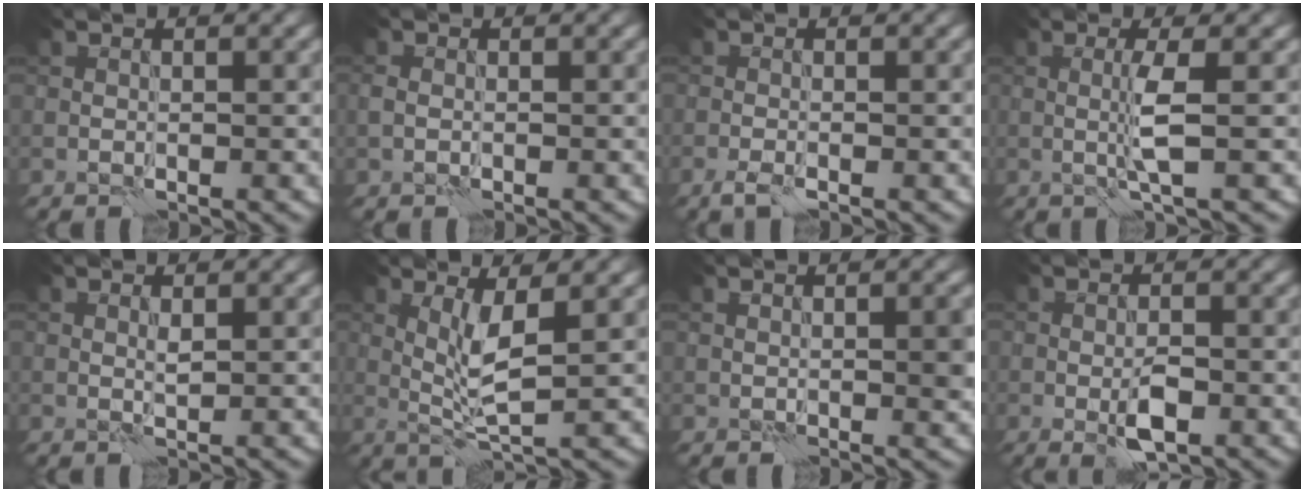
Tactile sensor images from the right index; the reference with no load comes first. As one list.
[{"total": 0.9, "force": [-0.2, 0.7, 0.5], "torque": [-0.014, 0.002, -0.007]}, {"total": 1.6, "force": [-0.9, 0.3, 1.2], "torque": [-0.026, -0.002, -0.021]}, {"total": 2.5, "force": [0.1, 0.0, 2.5], "torque": [-0.056, -0.003, -0.001]}, {"total": 0.7, "force": [0.3, 0.0, 0.6], "torque": [-0.014, 0.000, 0.006]}, {"total": 3.6, "force": [0.7, 0.4, 3.5], "torque": [-0.078, -0.006, 0.020]}, {"total": 1.6, "force": [0.2, 0.5, 1.5], "torque": [-0.025, 0.000, 0.005]}, {"total": 2.9, "force": [-1.0, 1.0, 2.5], "torque": [-0.046, -0.001, -0.018]}]